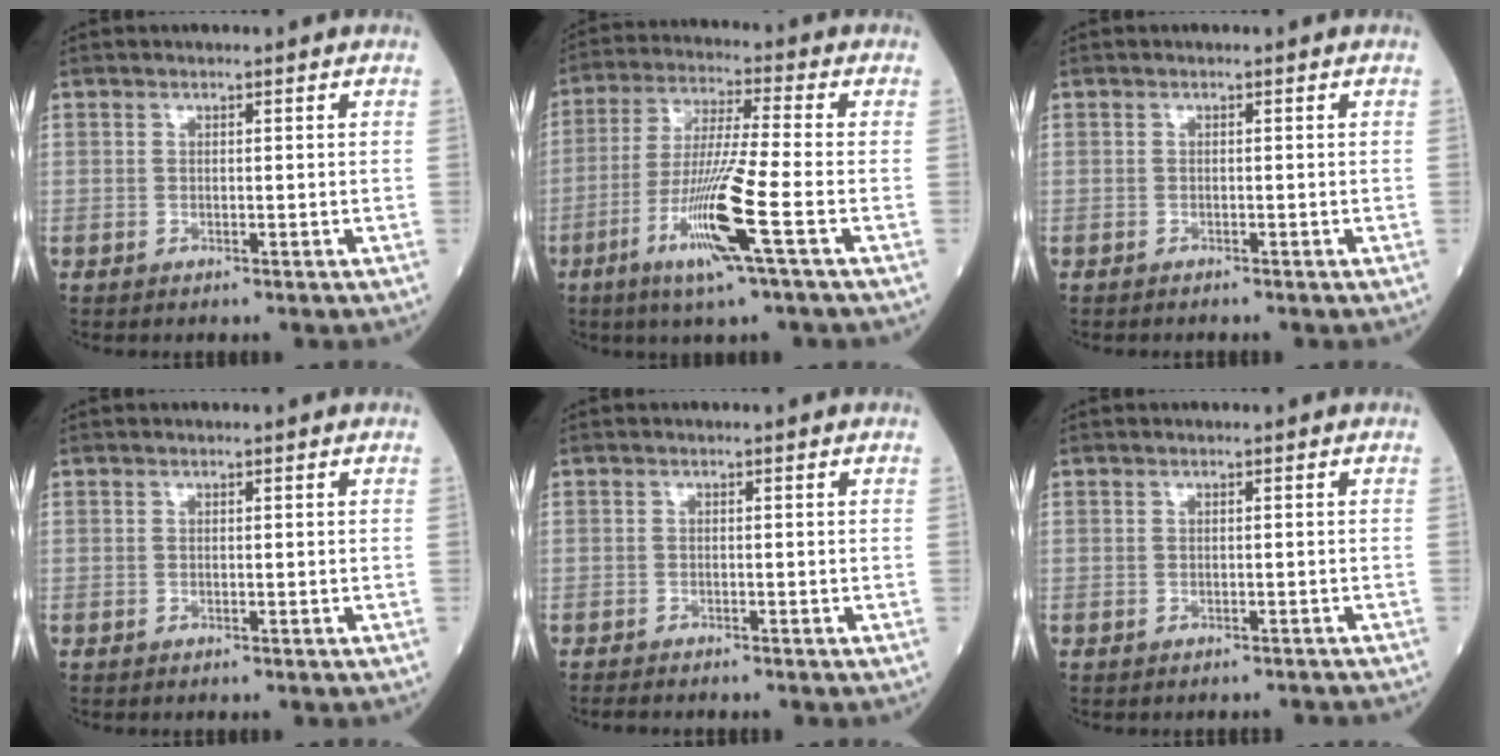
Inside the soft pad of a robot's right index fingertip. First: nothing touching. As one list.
[{"total": 13.2, "force": [-5.3, -0.4, 12.1], "torque": [-0.248, -0.024, -0.102]}, {"total": 1.2, "force": [-0.9, 0.6, 0.5], "torque": [-0.018, -0.003, -0.011]}, {"total": 0.0}, {"total": 3.6, "force": [-3.1, 1.1, 1.6], "torque": [-0.036, -0.010, -0.045]}, {"total": 2.4, "force": [-2.0, 0.8, 1.0], "torque": [-0.023, 0.003, -0.023]}]